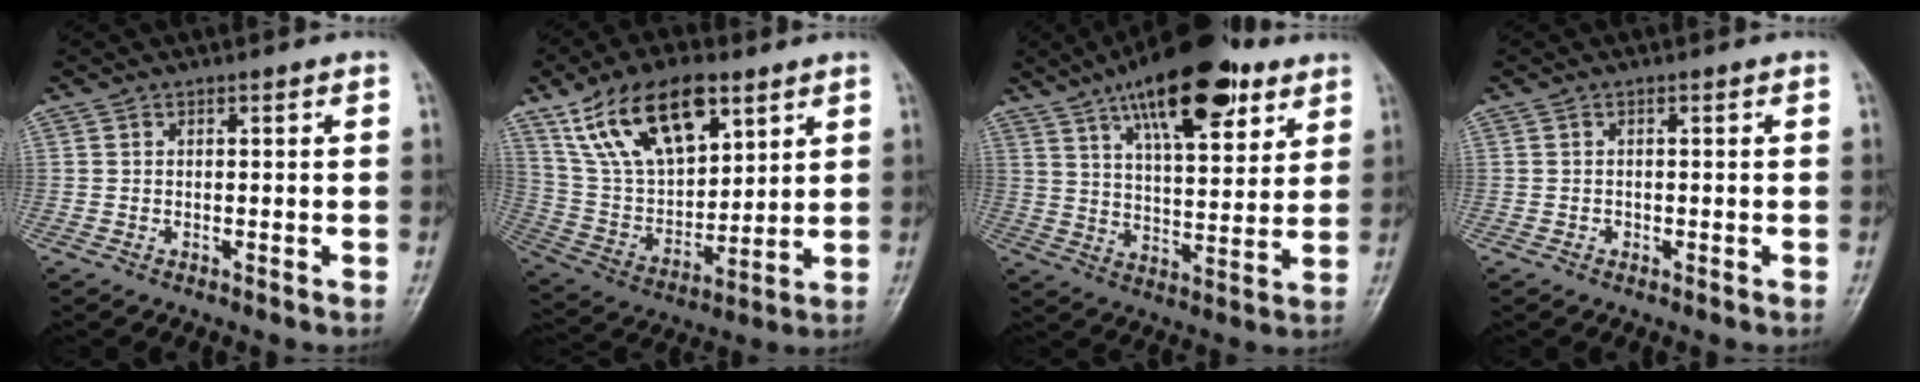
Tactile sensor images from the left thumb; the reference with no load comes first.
{"total": 19.7, "force": [10.8, 10.1, 13.1], "torque": [-0.198, -0.034, 0.207]}
{"total": 20.2, "force": [11.6, 7.8, 14.6], "torque": [-0.200, -0.034, 0.186]}
{"total": 0.6, "force": [-0.2, 0.5, 0.1], "torque": [0.001, 0.003, -0.005]}